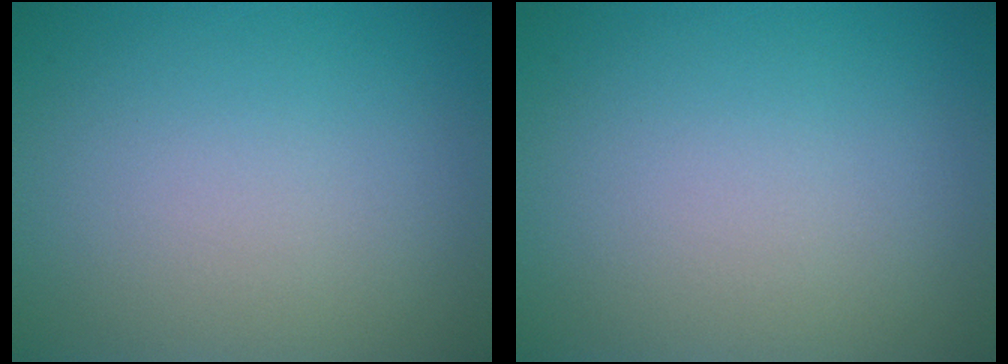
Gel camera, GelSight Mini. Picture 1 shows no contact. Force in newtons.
{"total": 0.0}